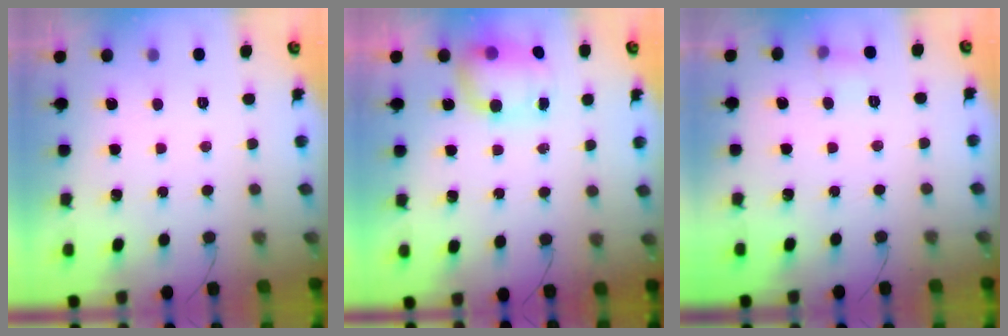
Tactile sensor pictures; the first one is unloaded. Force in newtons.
{"total": 11.5, "press": 8.6, "slide": 7.6}
{"total": 4.5, "press": 4.3, "slide": 1.4}